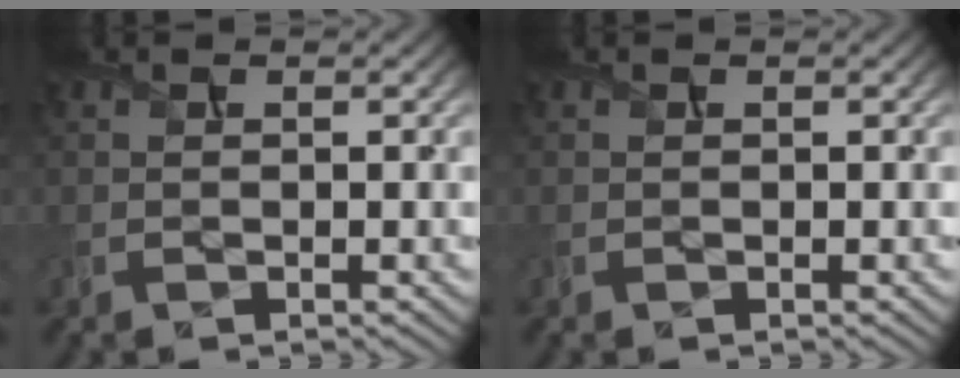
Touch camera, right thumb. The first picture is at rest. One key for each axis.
{"total": 0.0}